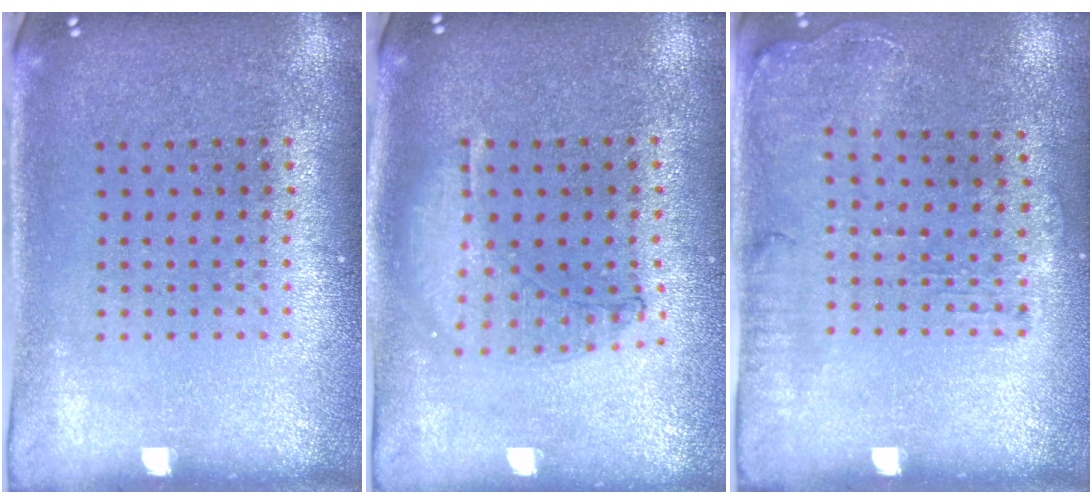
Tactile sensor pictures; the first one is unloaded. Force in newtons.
{"total": 0.9, "press": 0.9, "slide": 0.2}
{"total": 1.2, "press": 1.1, "slide": 0.5}